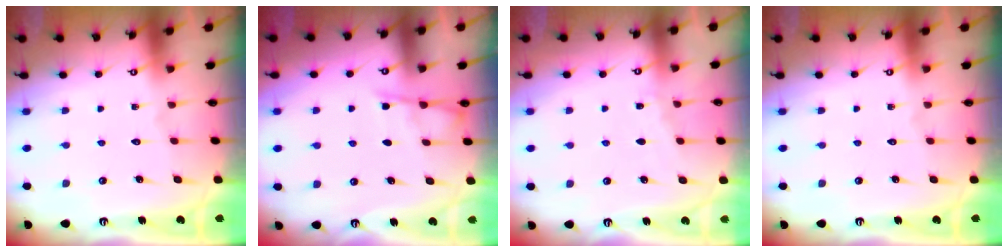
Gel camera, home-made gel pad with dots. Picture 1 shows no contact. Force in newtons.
{"total": 5.3, "press": 5.3, "slide": 0.6}
{"total": 2.9, "press": 2.9, "slide": 0.4}
{"total": 0.0}